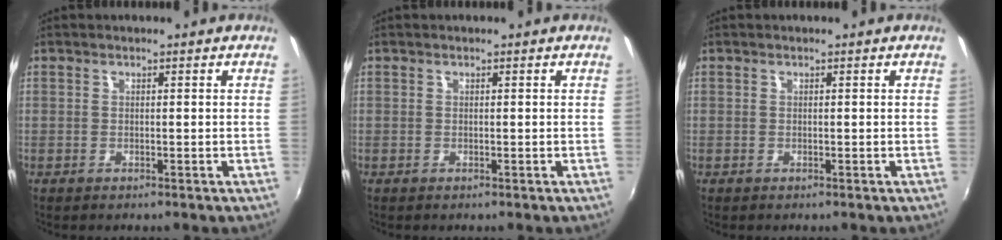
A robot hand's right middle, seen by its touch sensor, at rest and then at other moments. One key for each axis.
{"total": 0.0}
{"total": 0.0}